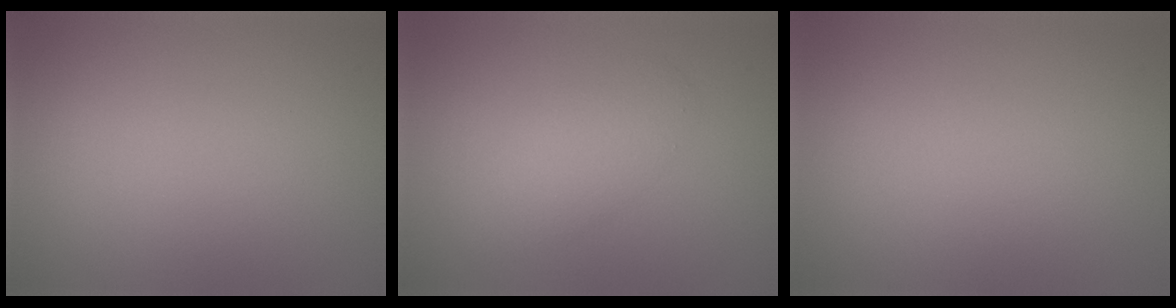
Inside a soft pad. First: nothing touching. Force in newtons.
{"total": 2.6, "press": 2.6, "slide": 0.2}
{"total": 0.0}